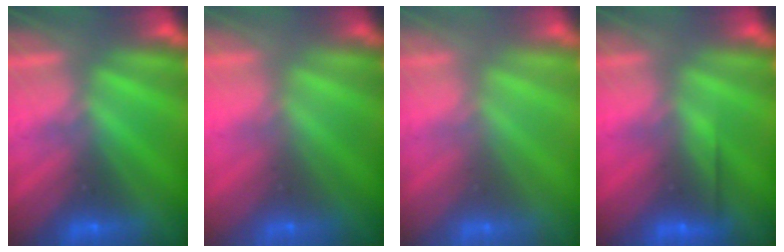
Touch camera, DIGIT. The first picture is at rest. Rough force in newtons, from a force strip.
{"total": 9.0}
{"total": 2.9}
{"total": 2.6}